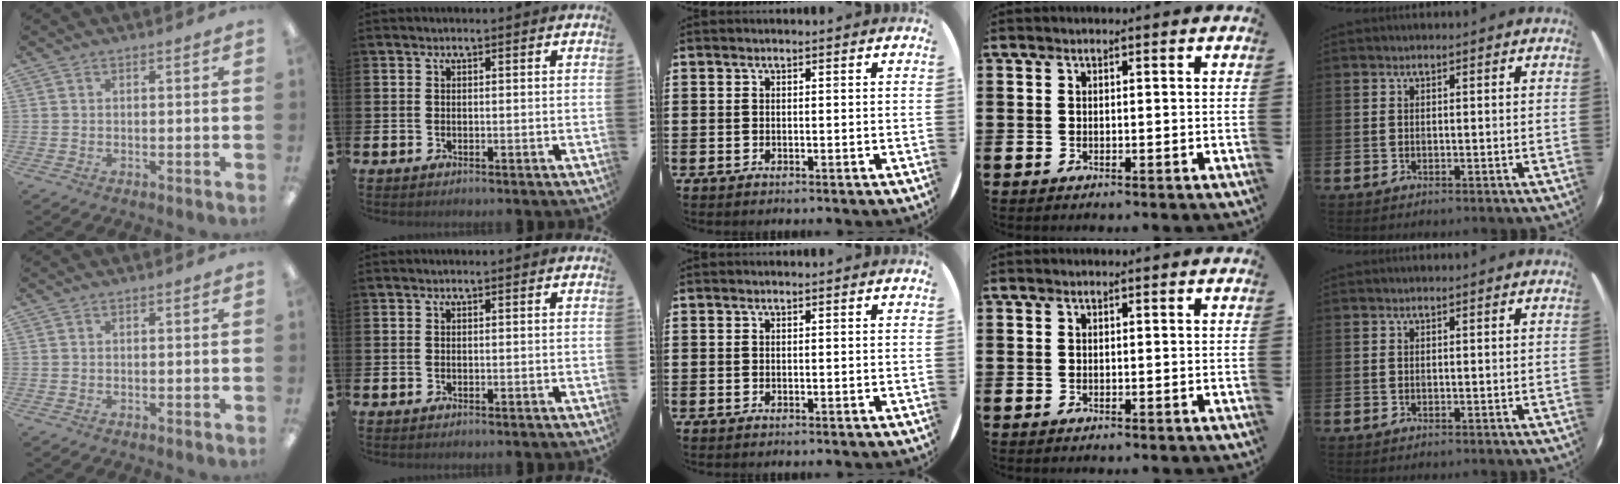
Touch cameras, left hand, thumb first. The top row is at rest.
{}